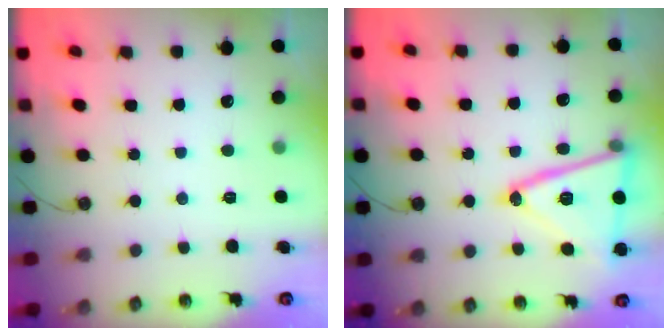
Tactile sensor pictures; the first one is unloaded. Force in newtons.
{"total": 20.6, "press": 20.3, "slide": 3.4}